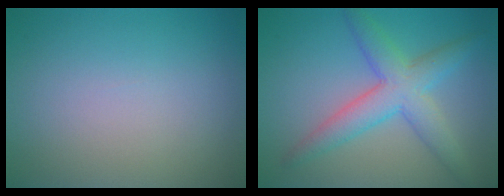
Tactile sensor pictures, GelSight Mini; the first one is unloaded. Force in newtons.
{"total": 5.0, "press": 5.0, "slide": 0.1}